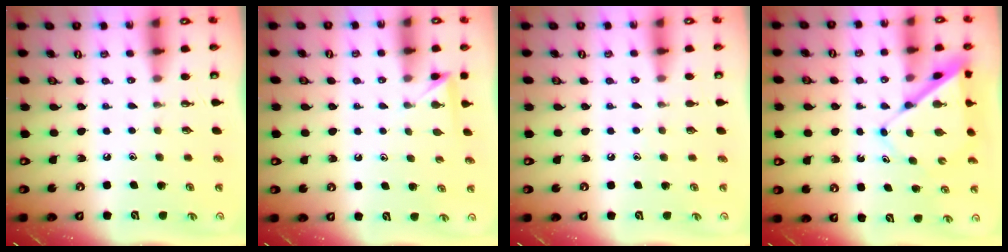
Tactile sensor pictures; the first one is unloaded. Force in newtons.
{"total": 2.3, "press": 2.3, "slide": 0.3}
{"total": 3.7, "press": 3.7, "slide": 0.4}
{"total": 7.9, "press": 7.9, "slide": 0.7}